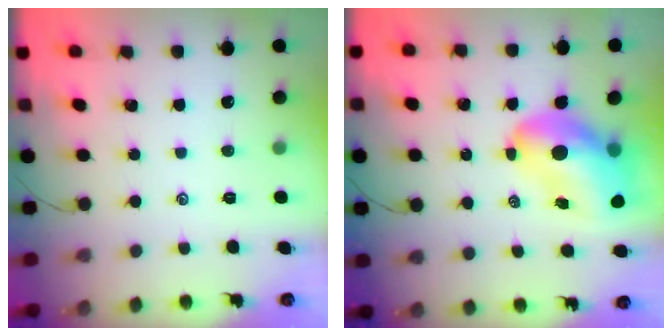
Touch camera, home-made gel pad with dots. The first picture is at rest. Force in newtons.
{"total": 12.6, "press": 12.1, "slide": 3.4}